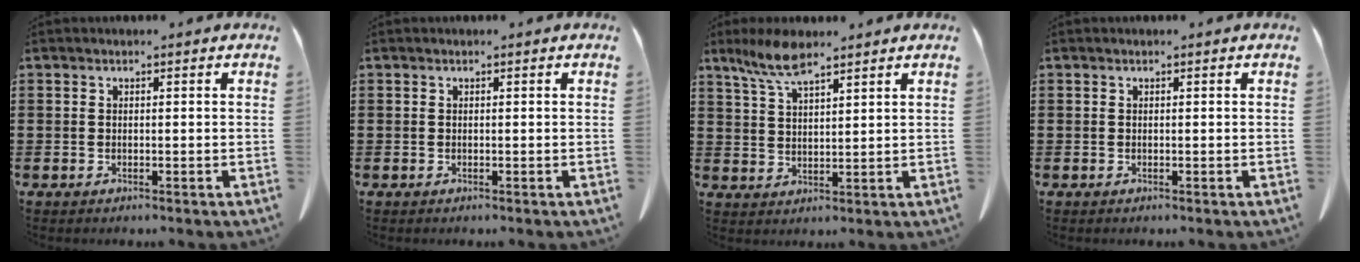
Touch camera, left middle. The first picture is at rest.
{"total": 0.0}
{"total": 6.3, "force": [4.5, 1.6, 4.1], "torque": [-0.092, -0.002, 0.082]}
{"total": 0.0}